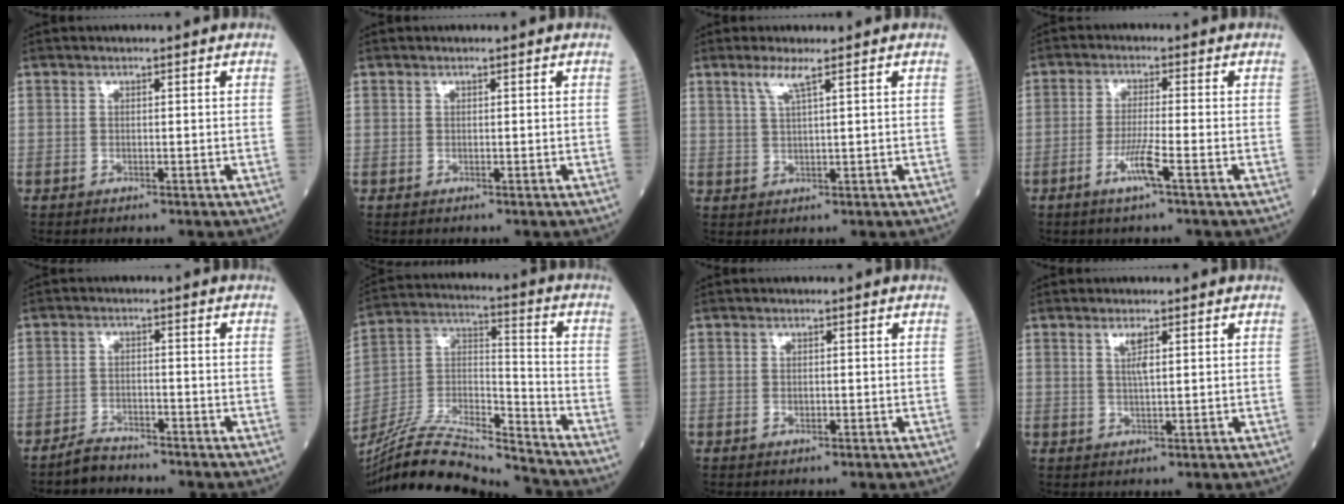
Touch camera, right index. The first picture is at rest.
{"total": 0.0}
{"total": 3.1, "force": [1.8, -0.3, 2.4], "torque": [-0.057, 0.001, 0.040]}
{"total": 4.7, "force": [-2.2, -0.4, 4.1], "torque": [-0.083, -0.009, -0.045]}
{"total": 3.3, "force": [-3.2, 0.8, 0.4], "torque": [-0.014, -0.005, -0.058]}
{"total": 20.2, "force": [-18.9, 1.3, 7.2], "torque": [-0.159, 0.009, -0.336]}
{"total": 1.0, "force": [-0.2, 0.5, 0.8], "torque": [-0.017, -0.001, -0.003]}
{"total": 2.4, "force": [1.0, 0.3, 2.2], "torque": [-0.045, 0.000, 0.020]}